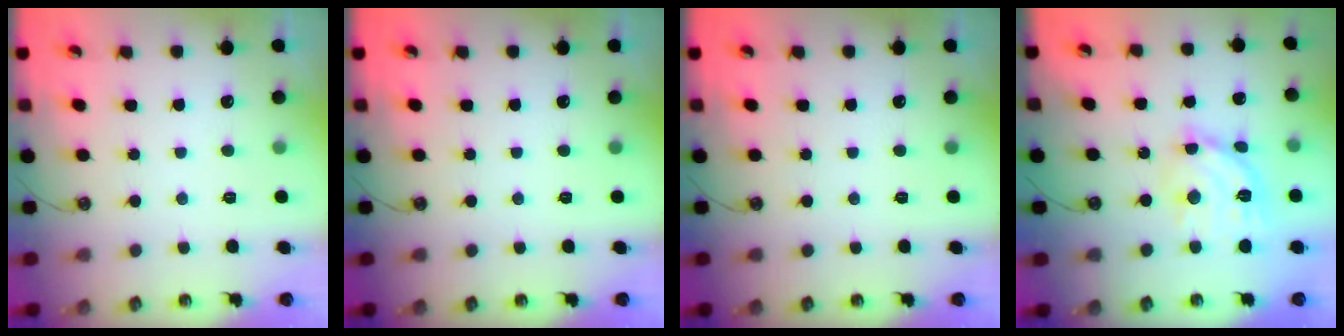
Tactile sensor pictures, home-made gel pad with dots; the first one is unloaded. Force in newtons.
{"total": 0.0}
{"total": 0.0}
{"total": 14.8, "press": 14.8, "slide": 1.1}